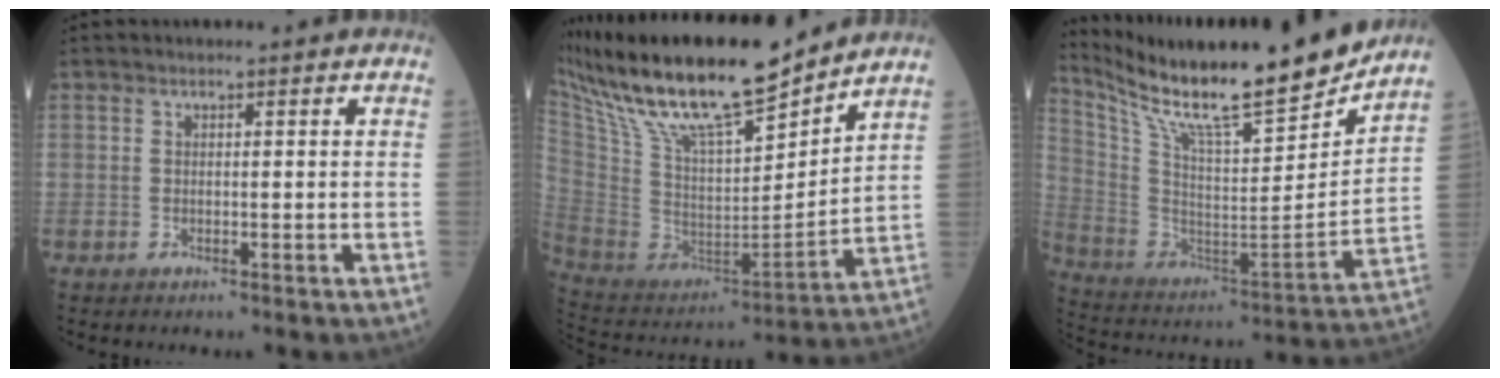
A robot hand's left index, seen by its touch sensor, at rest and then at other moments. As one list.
[{"total": 22.7, "force": [18.1, 3.8, 13.2], "torque": [-0.255, 0.010, 0.331]}, {"total": 24.7, "force": [21.5, 1.6, 12.2], "torque": [-0.234, -0.042, 0.347]}]